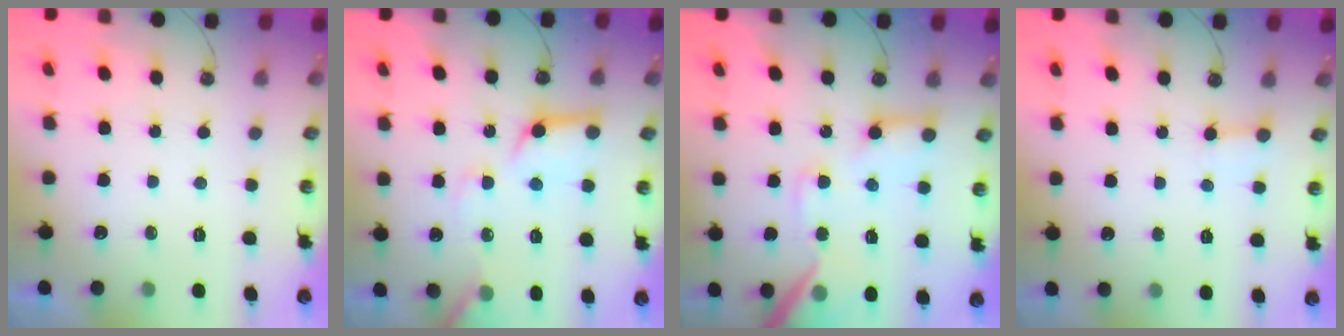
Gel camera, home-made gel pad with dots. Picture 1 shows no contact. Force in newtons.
{"total": 13.9, "press": 13.8, "slide": 1.6}
{"total": 15.0, "press": 14.8, "slide": 2.1}
{"total": 2.4, "press": 2.4, "slide": 0.4}